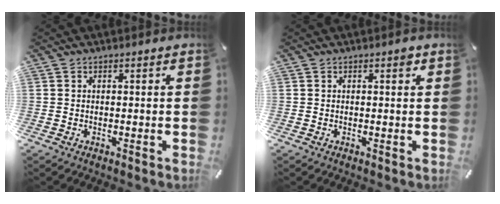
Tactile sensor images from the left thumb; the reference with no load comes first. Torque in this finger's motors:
{"motor_torque": [0.12, -0.02, -0.05, 0.02, 0.08]}